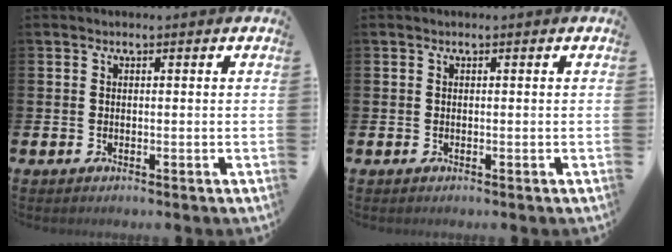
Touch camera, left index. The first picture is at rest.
{"total": 0.0}